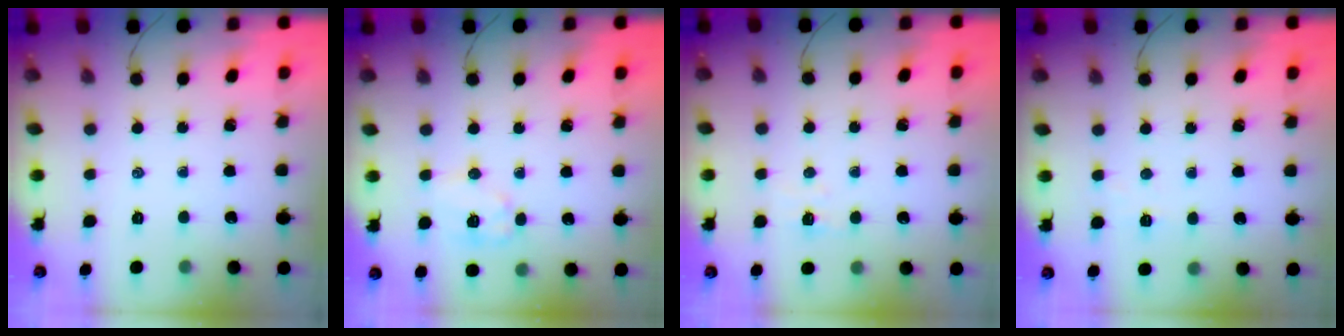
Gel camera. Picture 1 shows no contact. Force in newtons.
{"total": 7.8, "press": 7.7, "slide": 0.8}
{"total": 2.9, "press": 2.8, "slide": 0.8}
{"total": 2.6, "press": 2.4, "slide": 0.8}